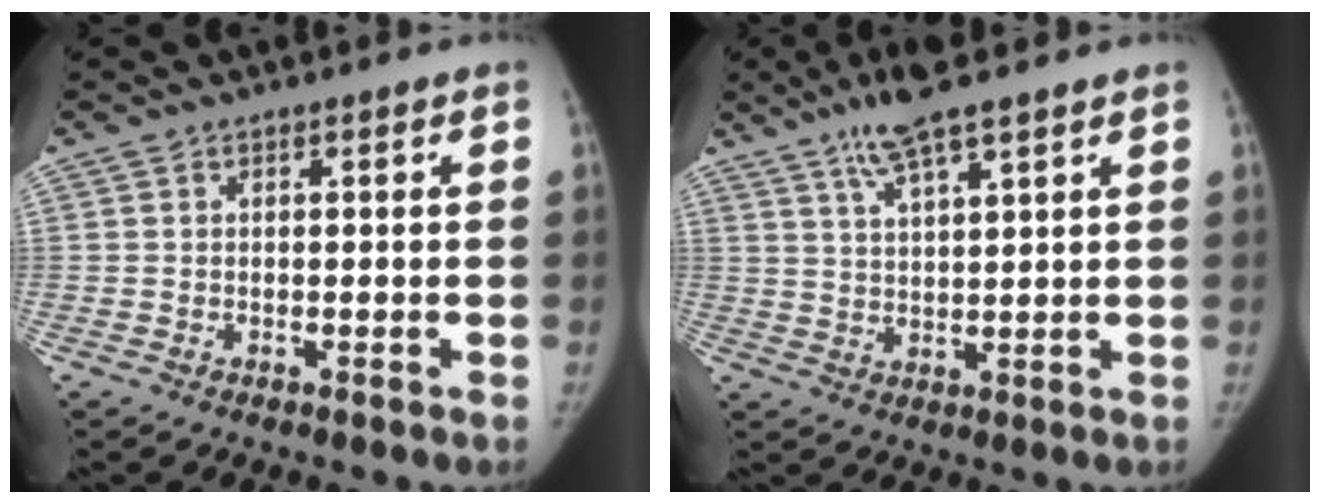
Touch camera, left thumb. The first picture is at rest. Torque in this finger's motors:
{"motor_torque": [1.02, 0.38, 0.82, -0.67, 0.22]}